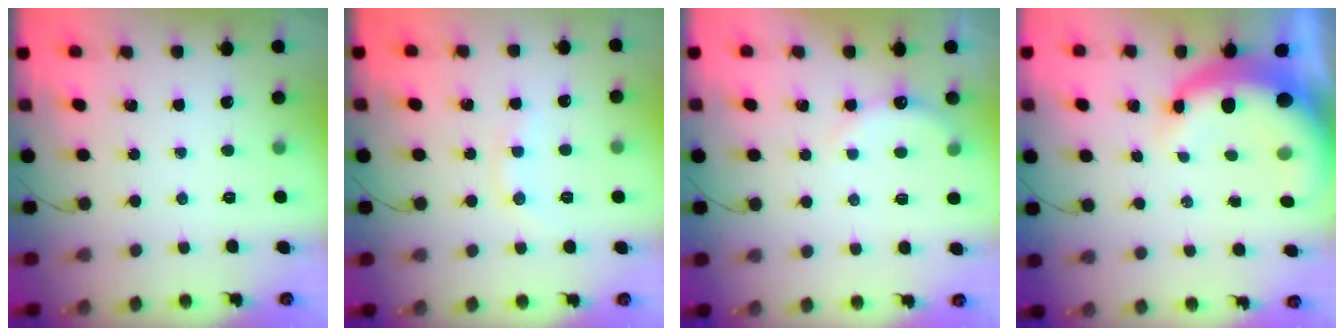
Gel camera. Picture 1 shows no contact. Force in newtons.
{"total": 6.0, "press": 5.9, "slide": 1.1}
{"total": 5.6, "press": 5.5, "slide": 1.3}
{"total": 9.6, "press": 9.4, "slide": 1.8}